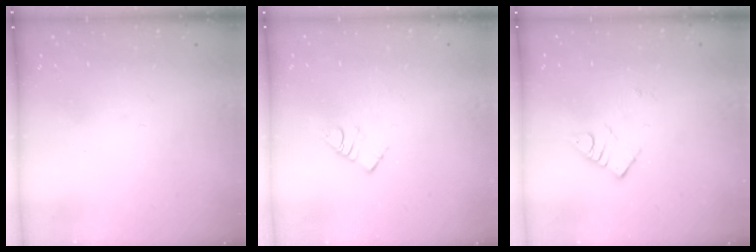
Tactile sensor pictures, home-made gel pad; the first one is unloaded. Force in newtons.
{"total": 3.9, "press": 3.9, "slide": 0.3}
{"total": 2.8, "press": 2.7, "slide": 0.3}